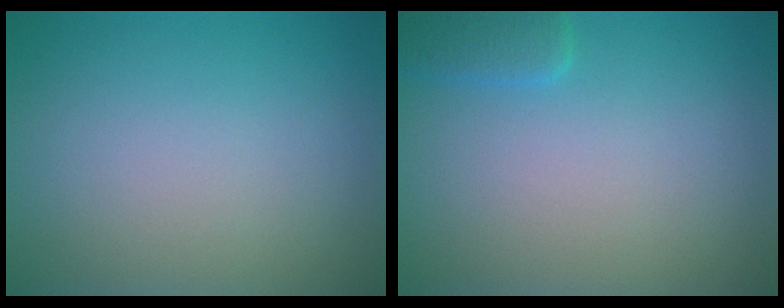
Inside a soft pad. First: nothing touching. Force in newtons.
{"total": 1.6, "press": 1.6, "slide": 0.1}